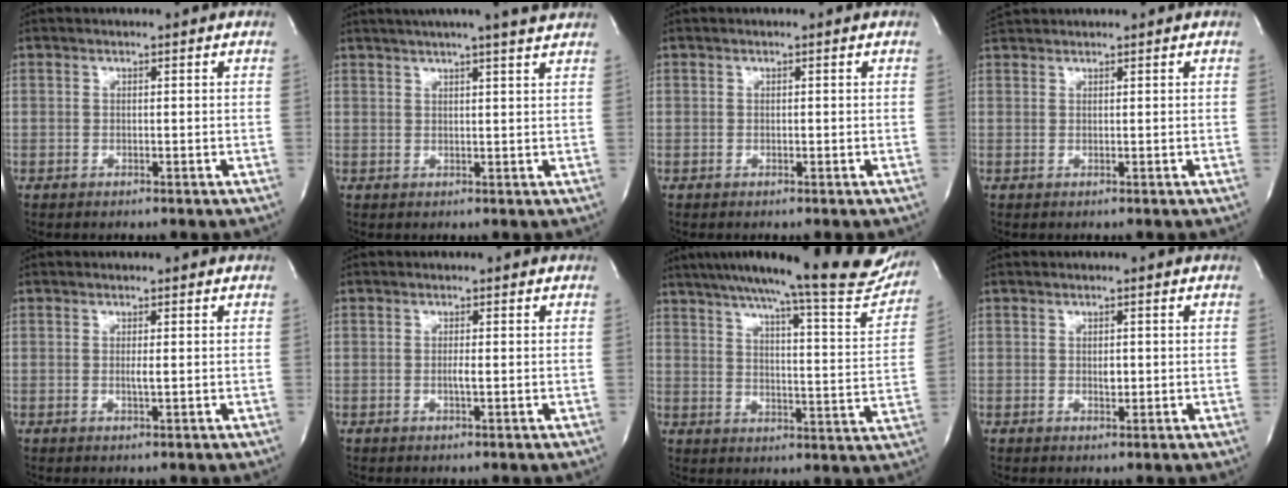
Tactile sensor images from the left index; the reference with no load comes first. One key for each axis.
{"total": 10.8, "fx": 9.3, "fy": -0.9, "fz": 5.4, "tx": -0.089, "ty": 0.012, "tz": 0.108}
{"total": 0.0}
{"total": 2.1, "fx": 2.0, "fy": -0.2, "fz": 0.2, "tx": -0.007, "ty": 0.023, "tz": 0.044}
{"total": 1.1, "fx": 0.0, "fy": 0.0, "fz": 1.1, "tx": -0.027, "ty": -0.003, "tz": 0.001}
{"total": 1.2, "fx": -0.2, "fy": -0.1, "fz": 1.2, "tx": -0.026, "ty": -0.002, "tz": -0.003}
{"total": 22.2, "fx": 19.5, "fy": 1.9, "fz": 10.4, "tx": -0.149, "ty": -0.041, "tz": 0.246}
{"total": 1.3, "fx": 0.0, "fy": 0.7, "fz": 1.2, "tx": -0.018, "ty": -0.001, "tz": 0.003}